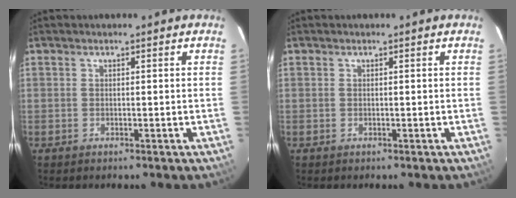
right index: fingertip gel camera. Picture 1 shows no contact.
{"total": 0.0}